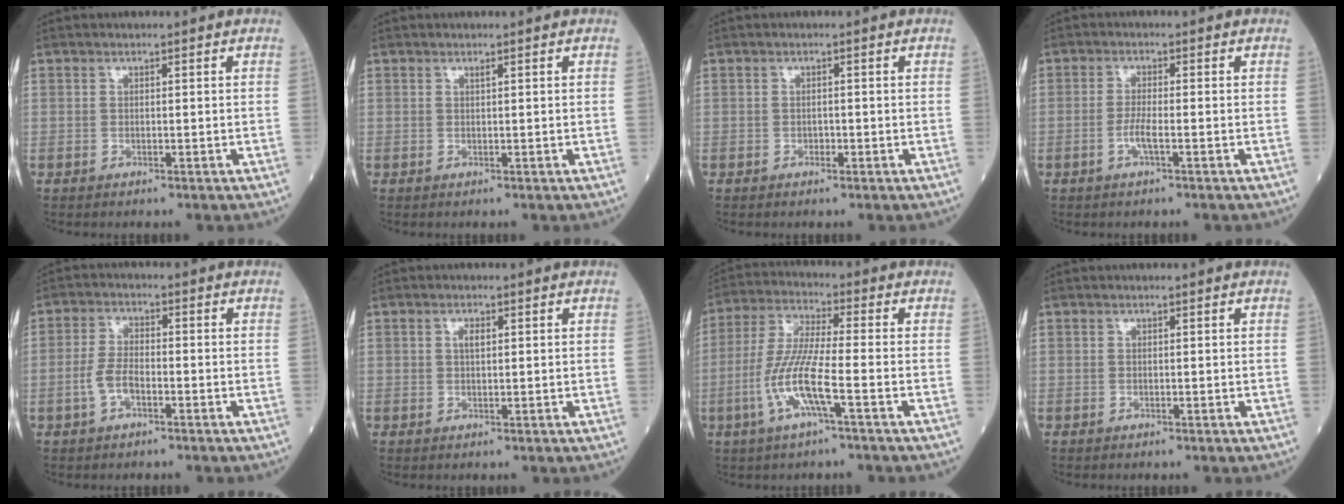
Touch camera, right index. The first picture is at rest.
{"total": 0.0}
{"total": 0.6, "force": [-0.3, 0.4, 0.3], "torque": [-0.003, 0.003, -0.005]}
{"total": 2.5, "force": [-1.0, 0.0, 2.3], "torque": [-0.047, -0.001, -0.023]}
{"total": 4.2, "force": [-1.7, 1.8, 3.4], "torque": [-0.076, 0.007, -0.035]}
{"total": 1.4, "force": [0.4, 0.5, 1.2], "torque": [-0.024, 0.001, 0.007]}
{"total": 9.5, "force": [-3.4, 0.3, 8.8], "torque": [-0.187, -0.003, -0.070]}
{"total": 0.0}